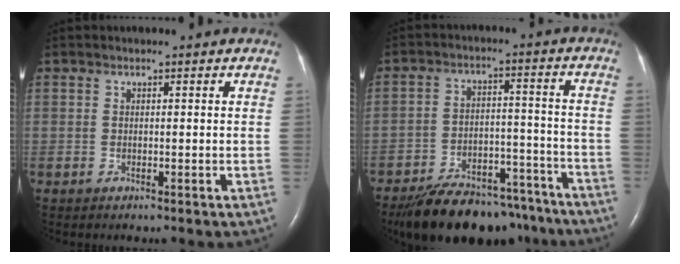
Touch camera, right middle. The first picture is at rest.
{"total": 18.4, "force": [-15.7, 6.6, 7.0], "torque": [-0.106, 0.010, -0.228]}